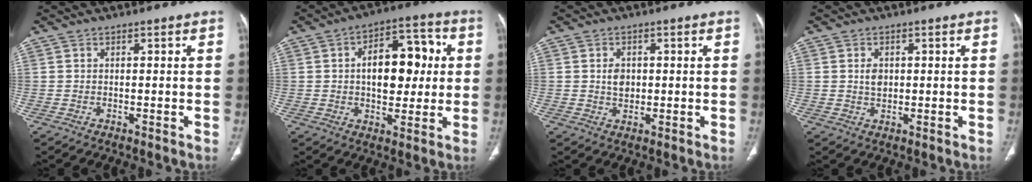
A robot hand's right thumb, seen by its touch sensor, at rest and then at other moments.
{"total": 14.2, "force": [1.6, 8.5, 11.3], "torque": [-0.124, 0.022, 0.021]}
{"total": 3.3, "force": [0.3, 2.5, 2.1], "torque": [-0.024, -0.001, 0.007]}
{"total": 2.7, "force": [0.5, 2.0, 1.8], "torque": [-0.022, -0.002, 0.010]}